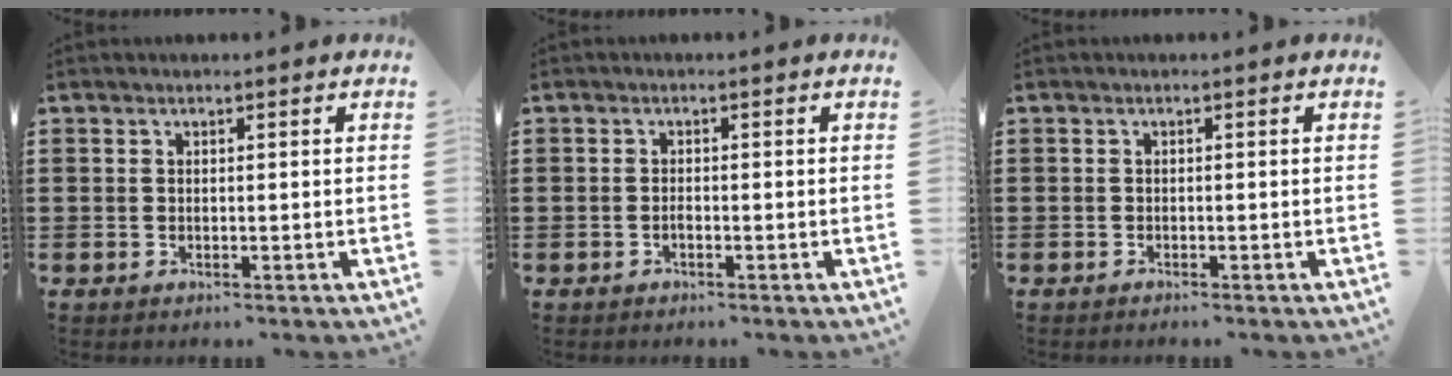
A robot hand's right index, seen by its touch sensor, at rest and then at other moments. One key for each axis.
{"total": 0.7, "fx": -0.5, "fy": 0.4, "fz": 0.4, "tx": -0.008, "ty": -0.002, "tz": -0.010}
{"total": 0.6, "fx": -0.6, "fy": -0.2, "fz": 0.1, "tx": -0.004, "ty": -0.005, "tz": -0.011}